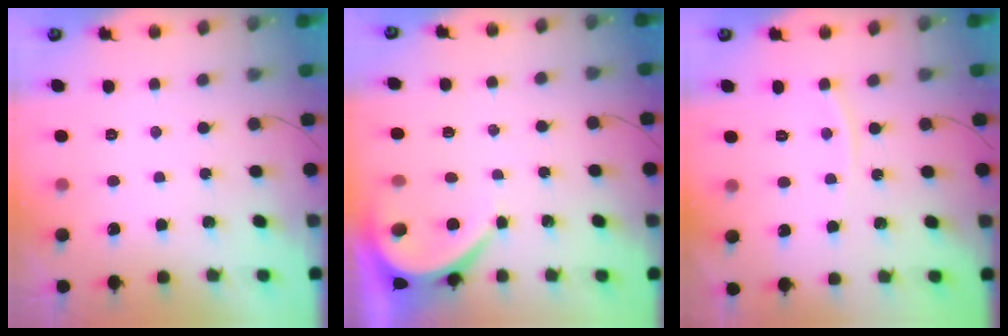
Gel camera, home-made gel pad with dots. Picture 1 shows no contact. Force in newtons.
{"total": 3.9, "press": 3.8, "slide": 0.5}
{"total": 3.8, "press": 3.8, "slide": 0.4}